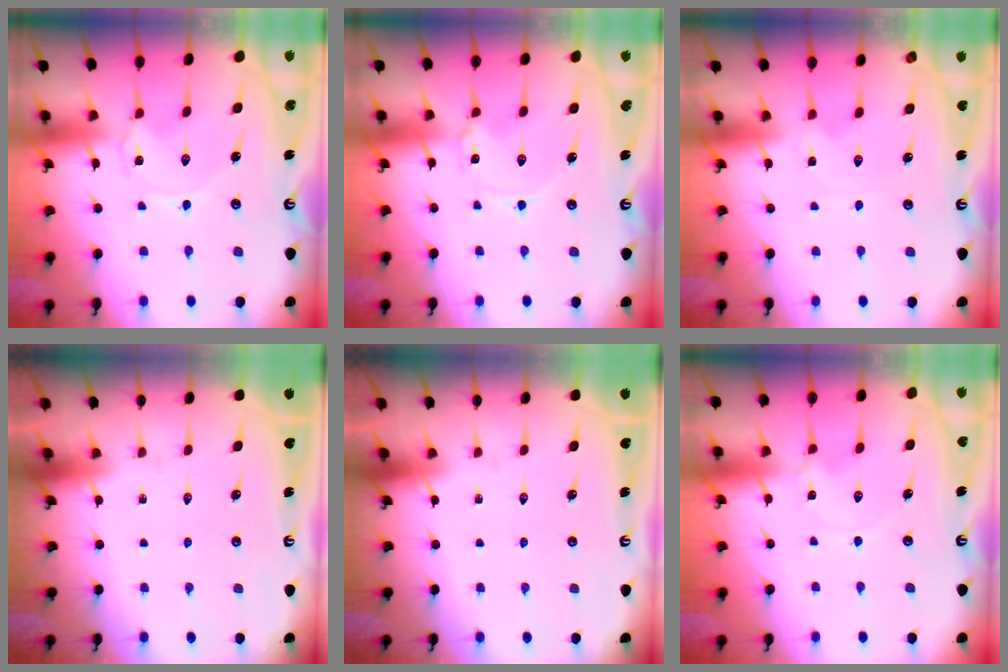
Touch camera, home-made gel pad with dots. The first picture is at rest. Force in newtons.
{"total": 1.4, "press": 1.4, "slide": 0.1}
{"total": 0.6, "press": 0.6, "slide": 0.1}
{"total": 0.0}
{"total": 0.0}
{"total": 0.0}